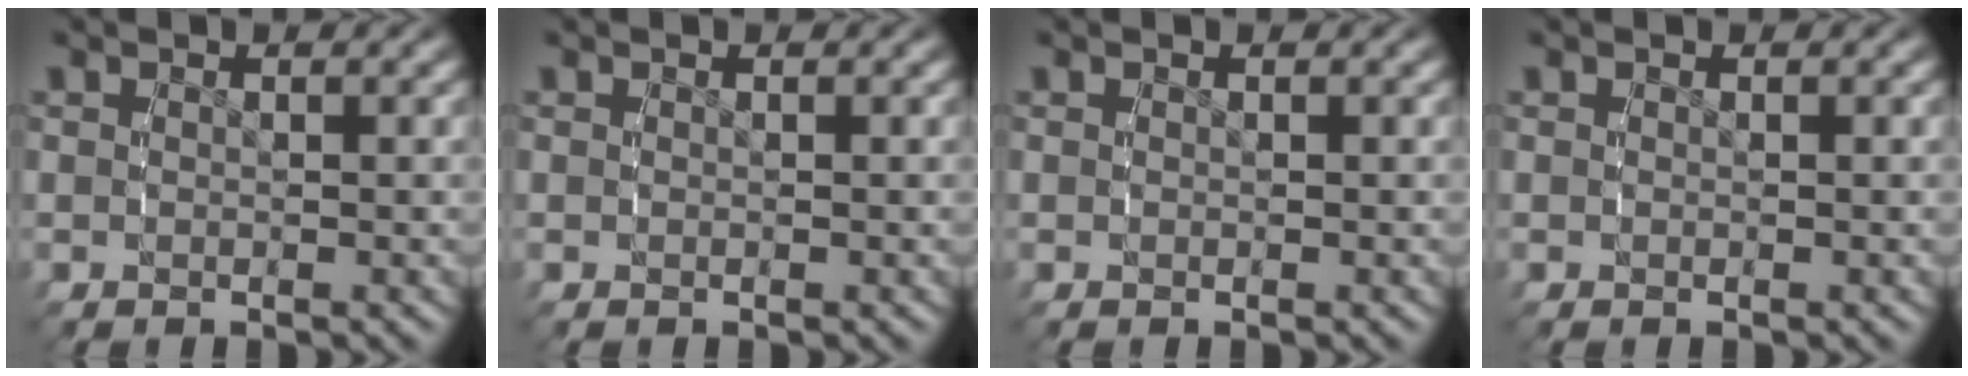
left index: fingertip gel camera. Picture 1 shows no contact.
{"total": 0.0}
{"total": 0.0}
{"total": 0.0}